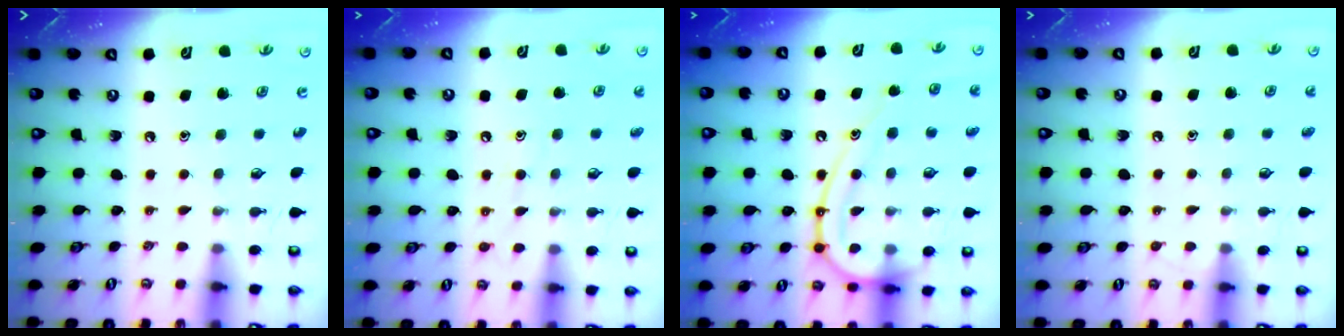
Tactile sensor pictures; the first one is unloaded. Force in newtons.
{"total": 7.2, "press": 7.2, "slide": 0.5}
{"total": 17.4, "press": 17.4, "slide": 1.6}
{"total": 2.4, "press": 2.4, "slide": 0.3}